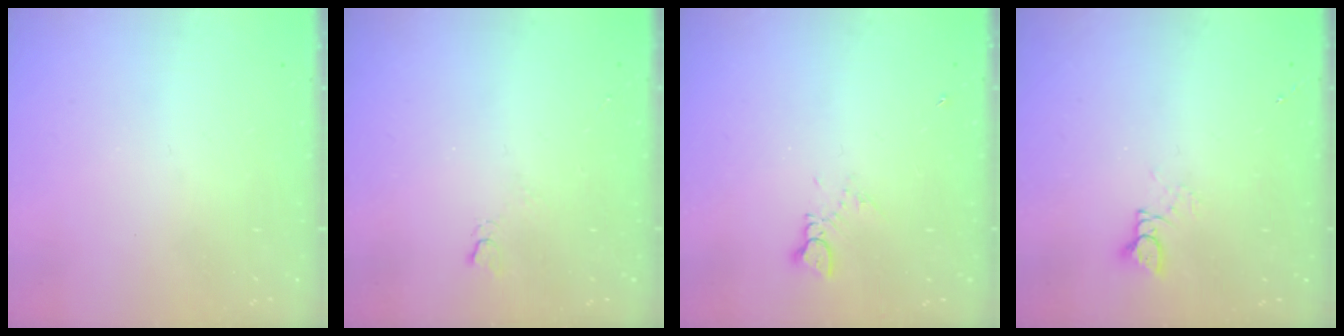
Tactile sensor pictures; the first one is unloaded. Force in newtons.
{"total": 2.7, "press": 2.6, "slide": 0.5}
{"total": 2.4, "press": 2.3, "slide": 0.3}
{"total": 2.4, "press": 2.4, "slide": 0.3}